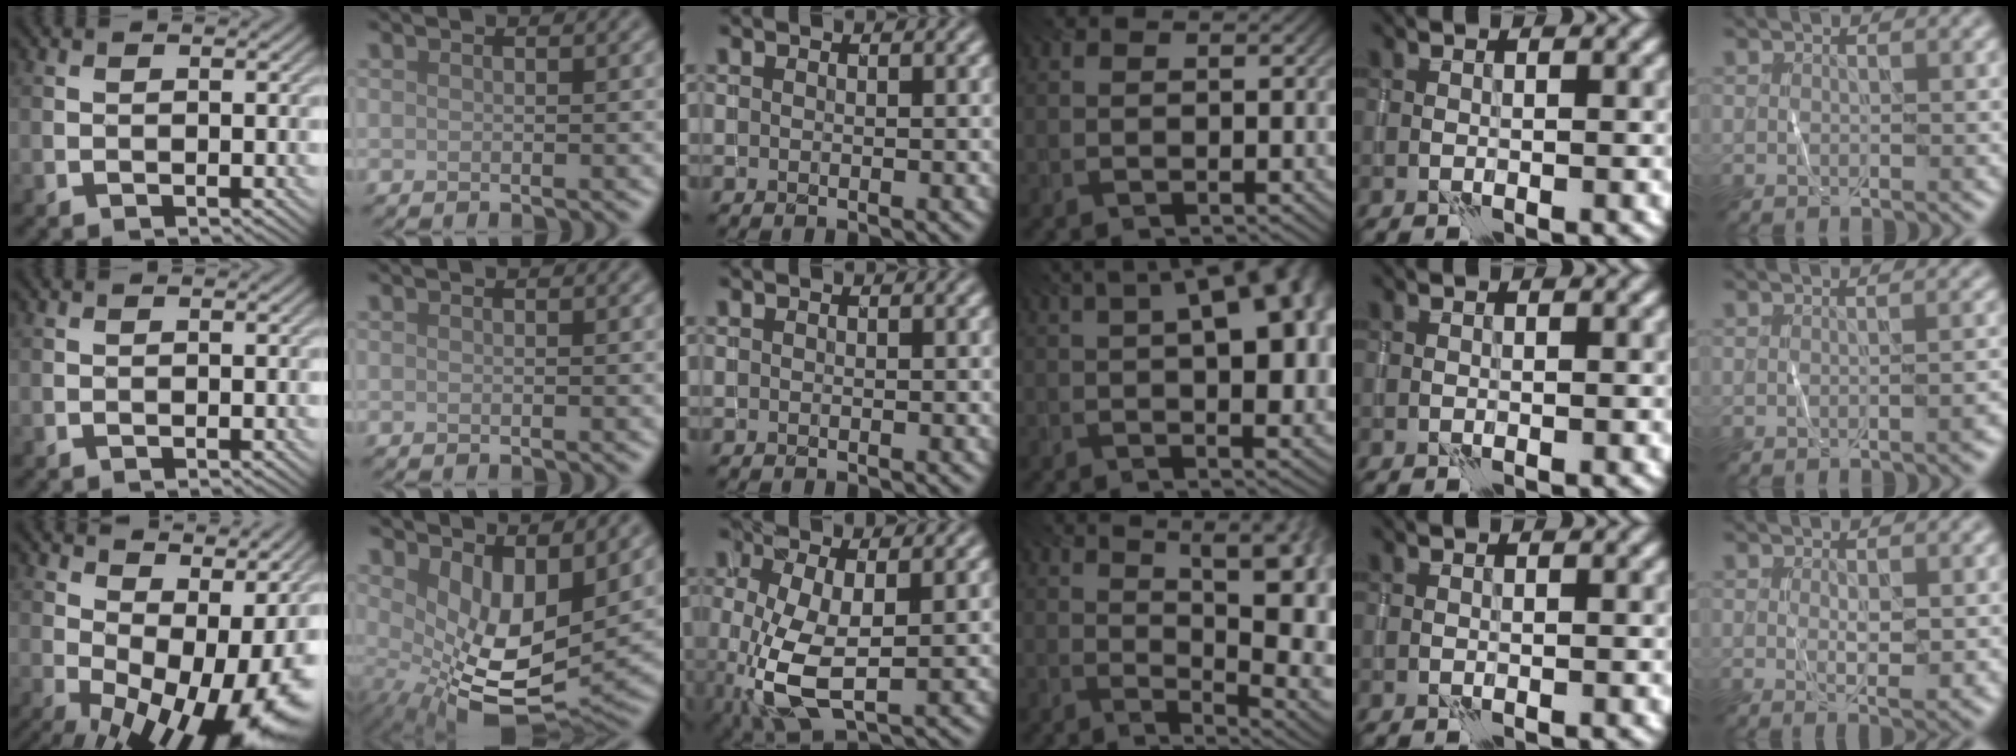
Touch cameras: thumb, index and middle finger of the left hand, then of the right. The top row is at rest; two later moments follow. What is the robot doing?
{"motion": "wrap", "object": "thread"}